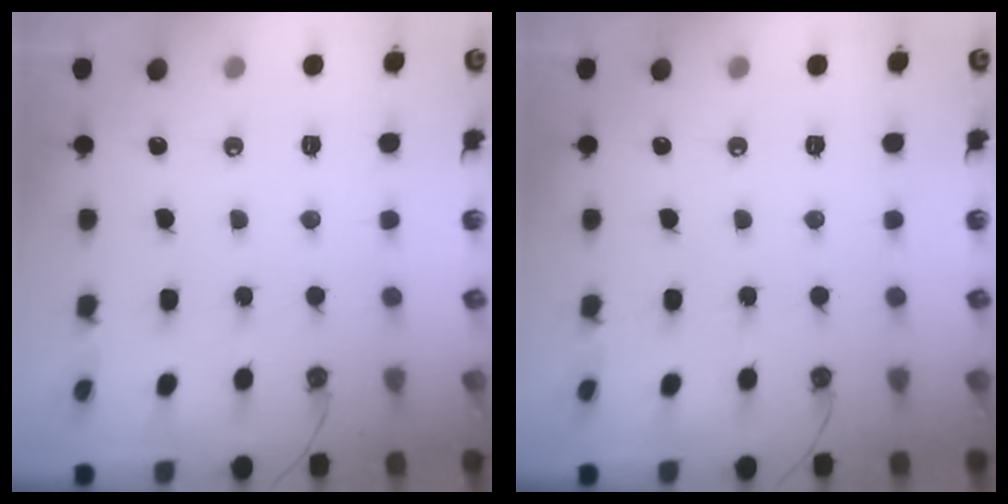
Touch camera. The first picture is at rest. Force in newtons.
{"total": 0.0}